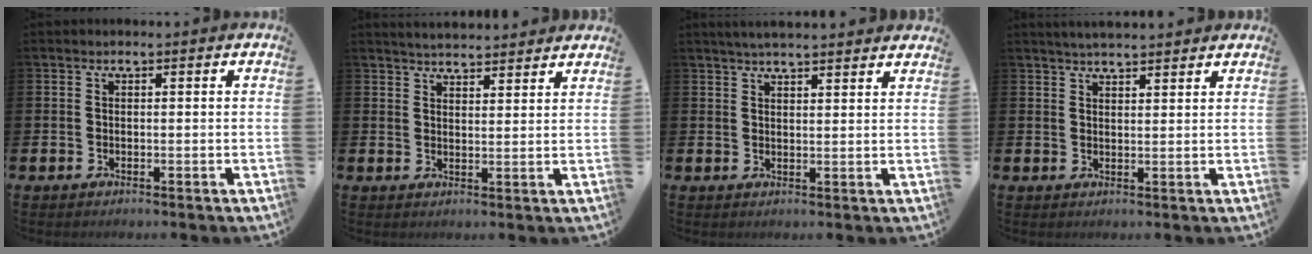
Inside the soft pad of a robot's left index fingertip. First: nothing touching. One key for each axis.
{"total": 3.8, "fx": 3.8, "fy": 0.3, "fz": 0.1, "tx": -0.008, "ty": -0.020, "tz": 0.068}
{"total": 3.5, "fx": 3.4, "fy": 0.0, "fz": 0.7, "tx": -0.026, "ty": -0.008, "tz": 0.063}
{"total": 3.1, "fx": 3.0, "fy": 0.2, "fz": 0.5, "tx": -0.013, "ty": -0.010, "tz": 0.055}